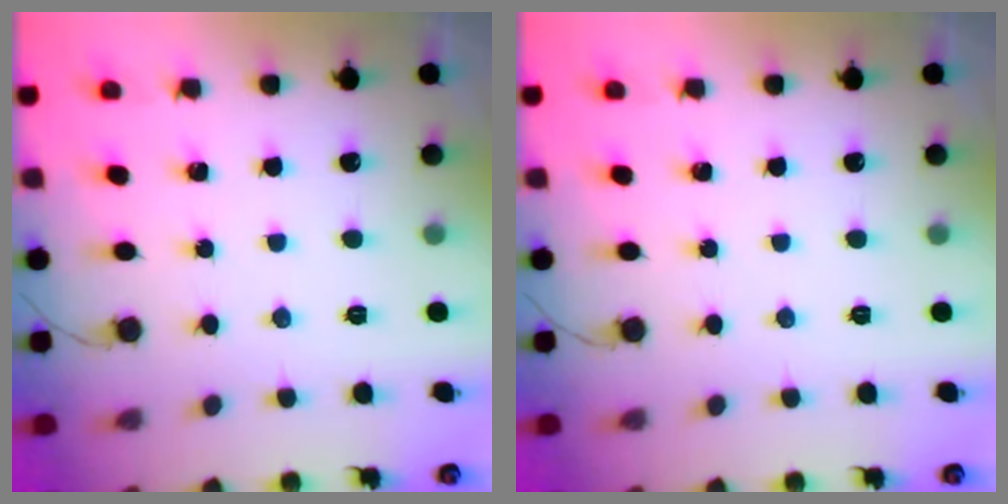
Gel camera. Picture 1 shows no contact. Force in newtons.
{"total": 0.0}